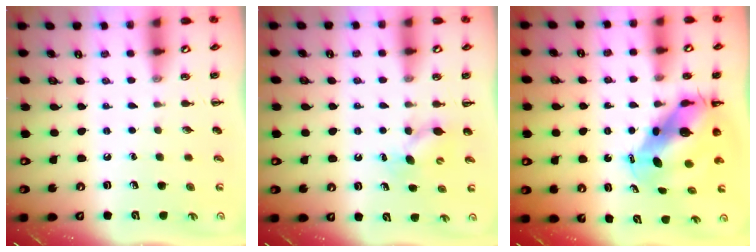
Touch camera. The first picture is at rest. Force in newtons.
{"total": 5.6, "press": 5.6, "slide": 1.0}
{"total": 8.5, "press": 8.1, "slide": 2.4}